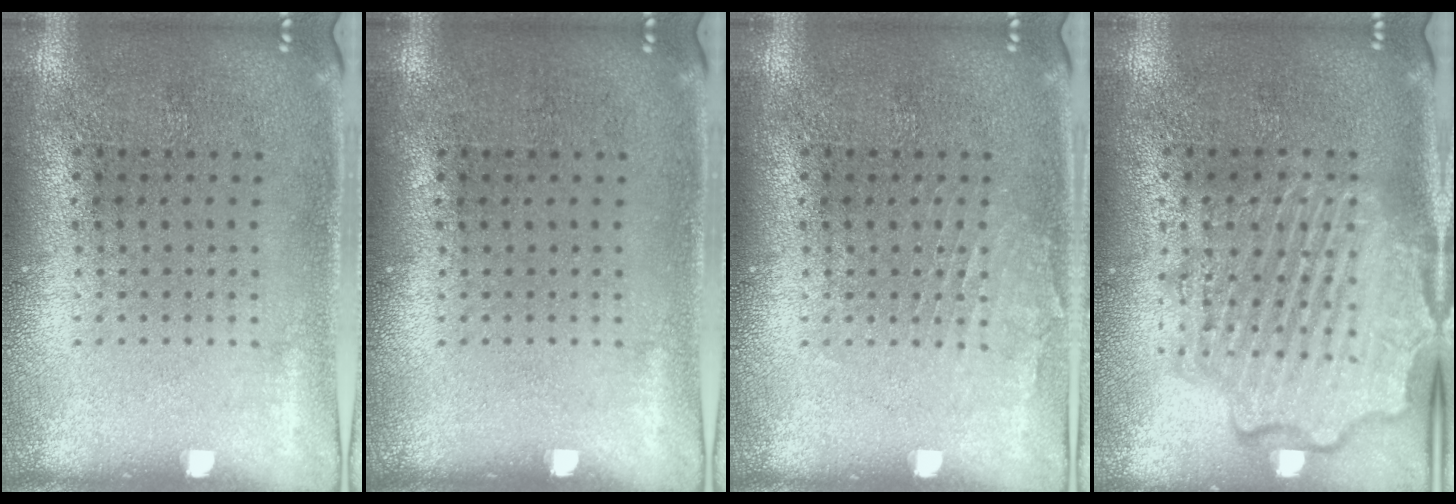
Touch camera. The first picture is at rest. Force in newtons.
{"total": 0.0}
{"total": 1.0, "press": 1.0, "slide": 0.1}
{"total": 4.4, "press": 4.3, "slide": 0.5}